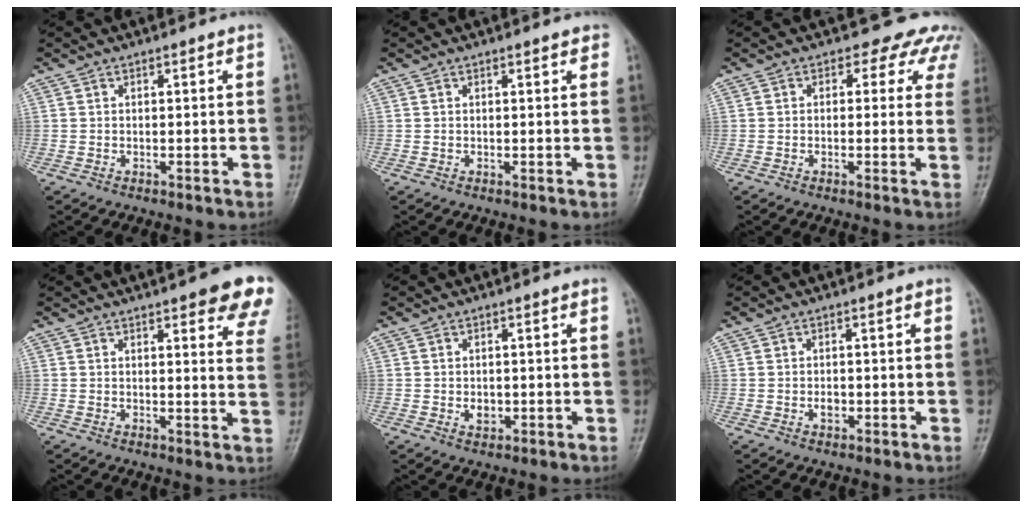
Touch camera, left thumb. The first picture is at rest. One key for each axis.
{"total": 1.6, "fx": 1.1, "fy": 0.6, "fz": 1.0, "tx": -0.006, "ty": 0.000, "tz": 0.009}
{"total": 6.5, "fx": 4.7, "fy": 4.3, "fz": 1.5, "tx": 0.024, "ty": -0.010, "tz": 0.025}
{"total": 13.4, "fx": 8.7, "fy": 3.8, "fz": 9.5, "tx": -0.085, "ty": -0.032, "tz": 0.086}
{"total": 2.1, "fx": -0.3, "fy": 1.6, "fz": 1.3, "tx": -0.011, "ty": 0.001, "tz": 0.000}
{"total": 1.5, "fx": -0.4, "fy": 1.1, "fz": 1.0, "tx": -0.010, "ty": 0.003, "tz": -0.006}